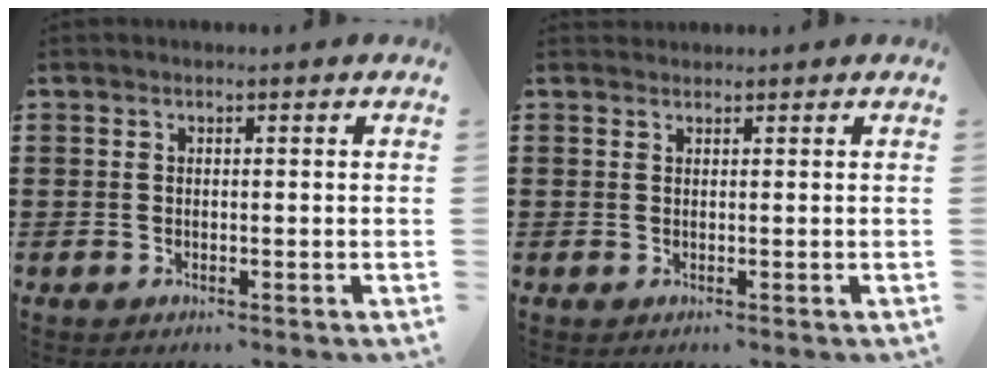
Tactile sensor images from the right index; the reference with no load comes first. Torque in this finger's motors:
{"motor_torque": [-0.70, 0.88, -0.35, -0.10]}